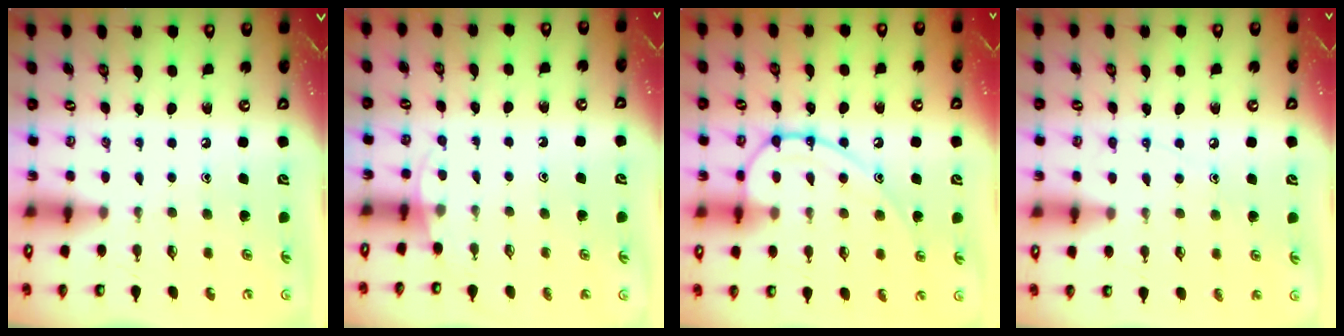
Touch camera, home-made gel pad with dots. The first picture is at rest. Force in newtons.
{"total": 3.8, "press": 3.8, "slide": 0.3}
{"total": 11.6, "press": 11.5, "slide": 1.2}
{"total": 6.1, "press": 6.1, "slide": 0.7}